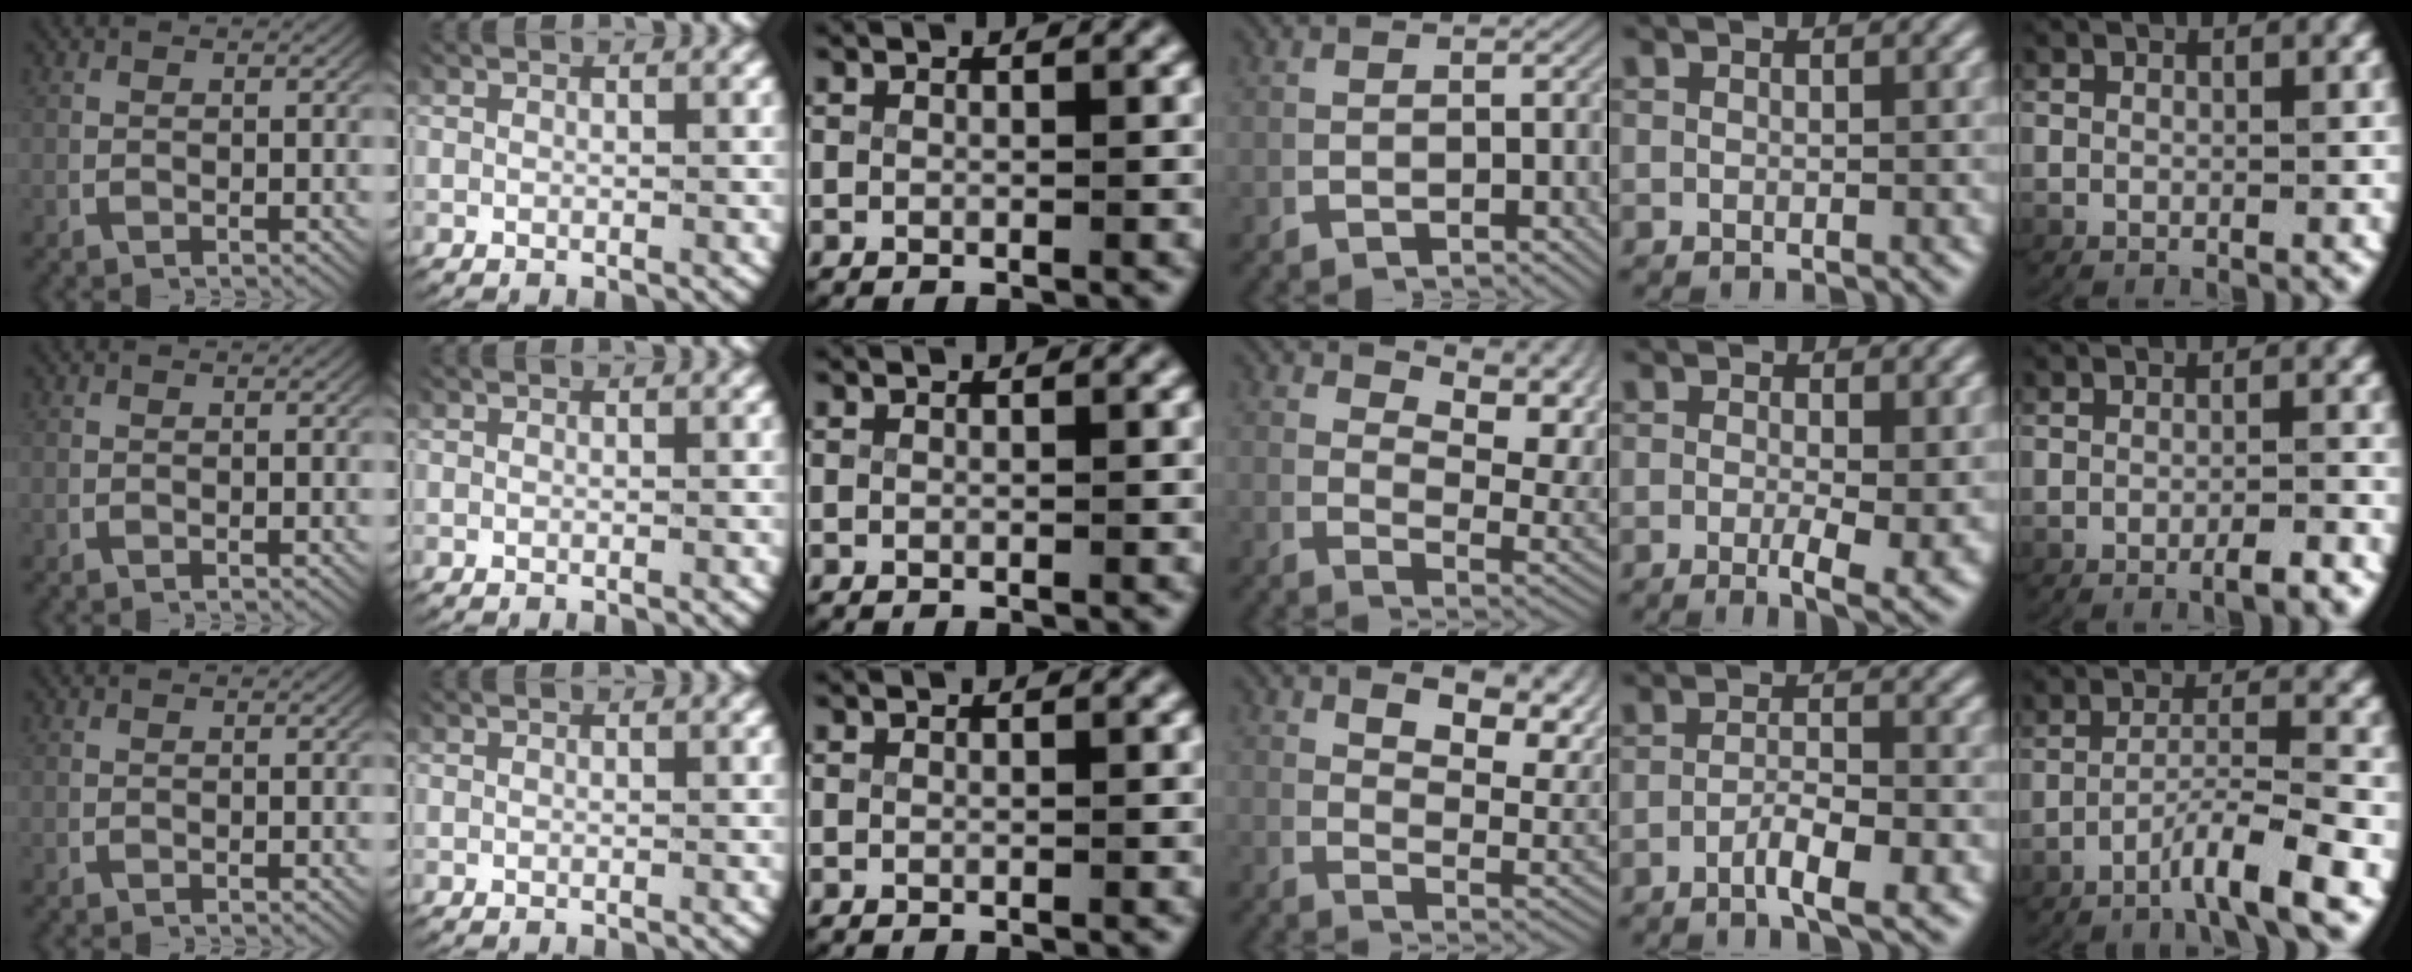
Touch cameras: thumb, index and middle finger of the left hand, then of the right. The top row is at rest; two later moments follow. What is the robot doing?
{"motion": "lift_and_place", "object": "map"}